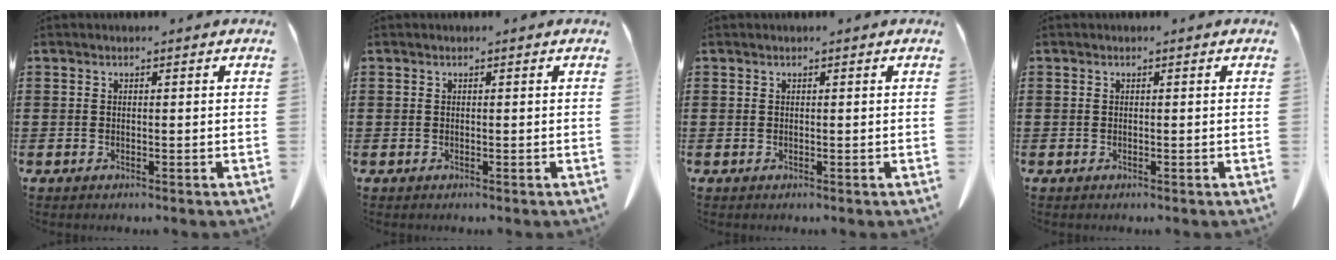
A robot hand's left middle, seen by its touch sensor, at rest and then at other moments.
{"total": 0.0}
{"total": 0.0}
{"total": 0.0}